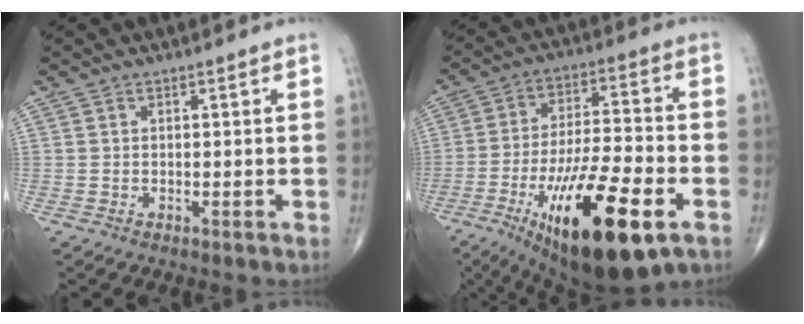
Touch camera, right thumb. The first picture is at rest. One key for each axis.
{"total": 23.7, "fx": -10.4, "fy": 7.4, "fz": 20.0, "tx": -0.332, "ty": 0.022, "tz": -0.159}